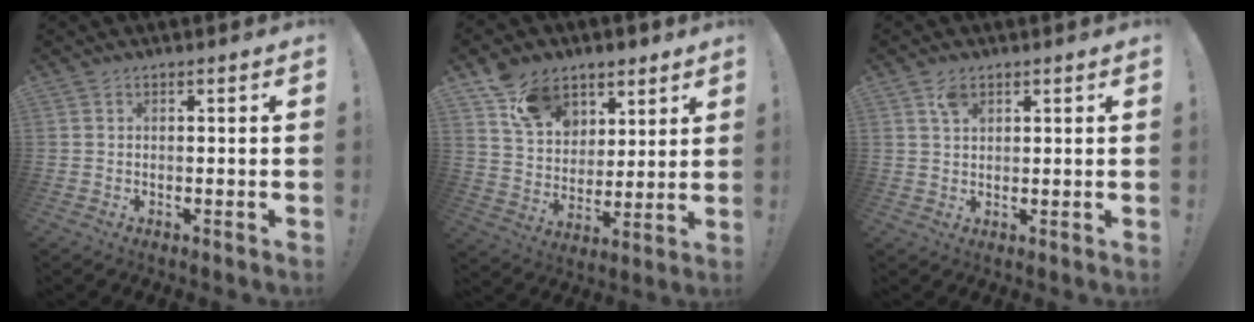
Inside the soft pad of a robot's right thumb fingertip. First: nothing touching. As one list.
[{"total": 14.5, "force": [8.5, 10.4, 5.4], "torque": [-0.090, -0.042, 0.165]}, {"total": 3.5, "force": [2.1, 1.9, 2.0], "torque": [-0.035, -0.004, 0.039]}]